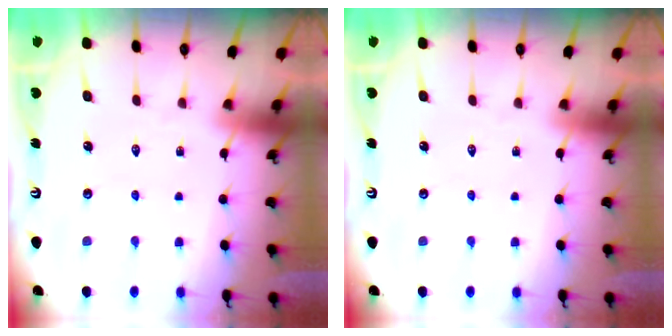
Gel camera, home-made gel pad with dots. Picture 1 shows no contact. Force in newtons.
{"total": 0.0}